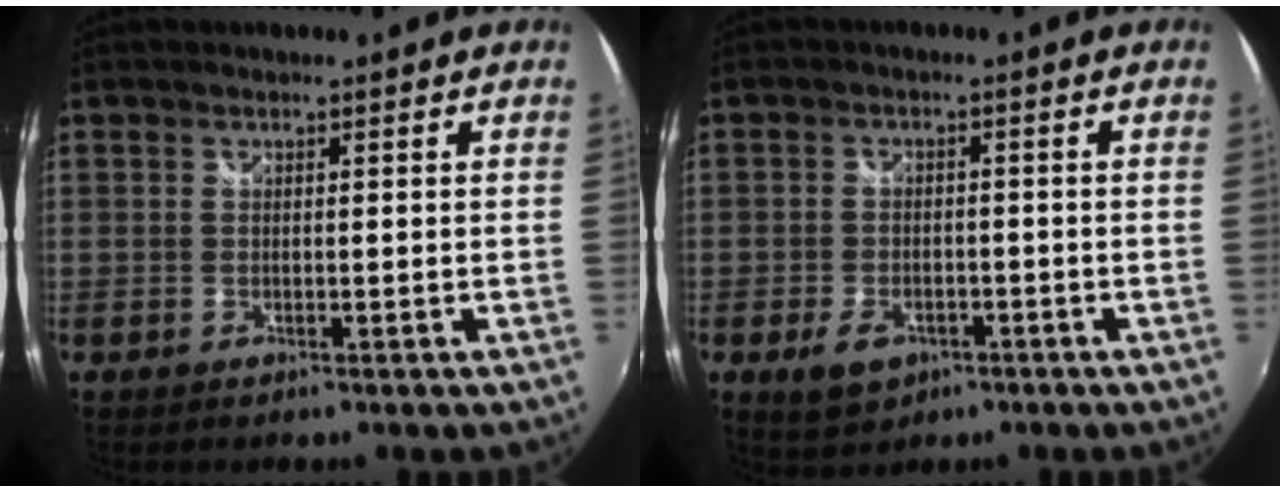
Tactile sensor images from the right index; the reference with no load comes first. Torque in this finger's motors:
{"motor_torque": [0.40, -0.42, 0.16, 0.01]}